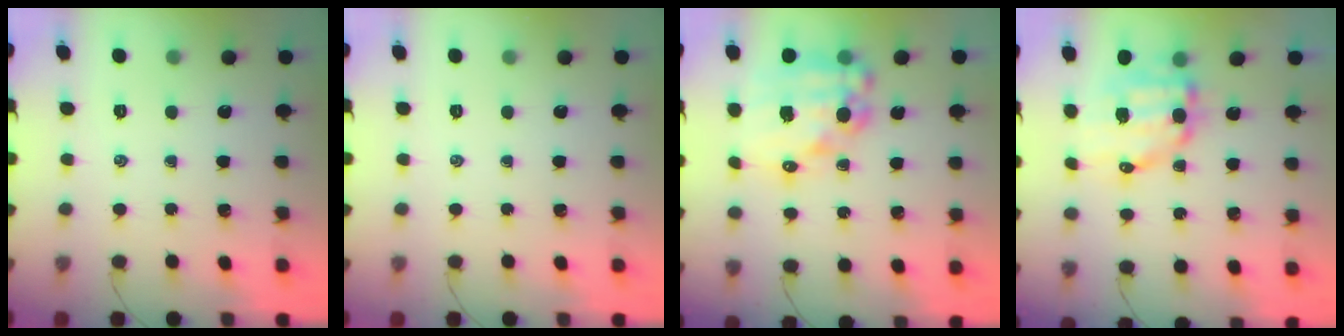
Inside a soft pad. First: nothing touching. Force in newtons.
{"total": 0.0}
{"total": 15.8, "press": 15.5, "slide": 3.1}
{"total": 10.3, "press": 10.1, "slide": 2.0}